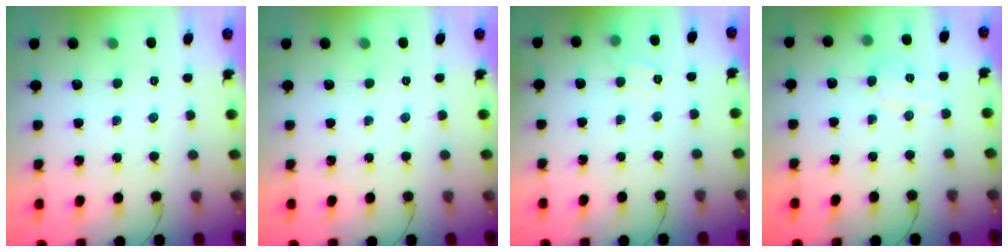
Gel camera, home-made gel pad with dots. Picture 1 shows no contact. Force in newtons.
{"total": 0.0}
{"total": 5.6, "press": 5.5, "slide": 1.1}
{"total": 5.1, "press": 4.9, "slide": 1.5}